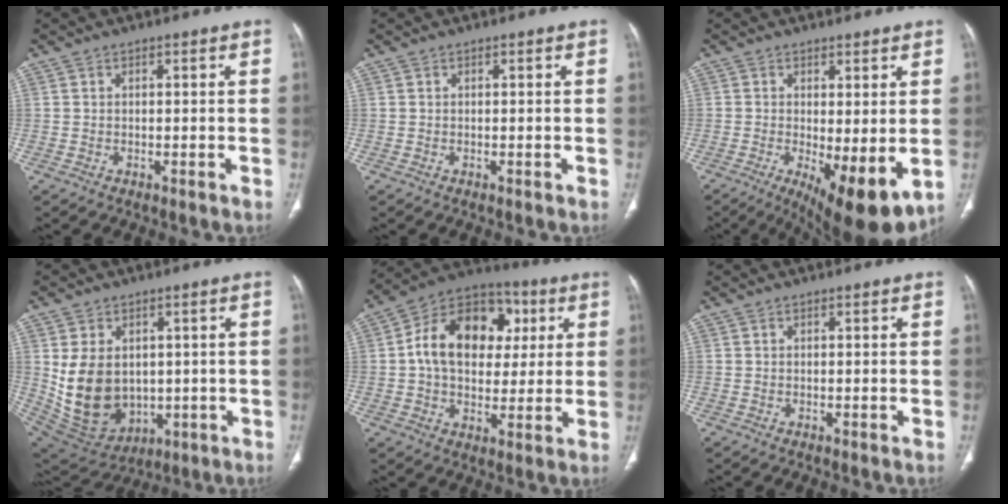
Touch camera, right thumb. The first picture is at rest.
{"total": 0.0}
{"total": 11.4, "force": [-2.3, 3.8, 10.5], "torque": [-0.158, -0.026, -0.022]}
{"total": 14.3, "force": [0.8, 10.8, 9.4], "torque": [-0.147, -0.009, 0.054]}
{"total": 18.6, "force": [3.5, 13.1, 12.8], "torque": [-0.174, 0.017, 0.050]}
{"total": 0.0}